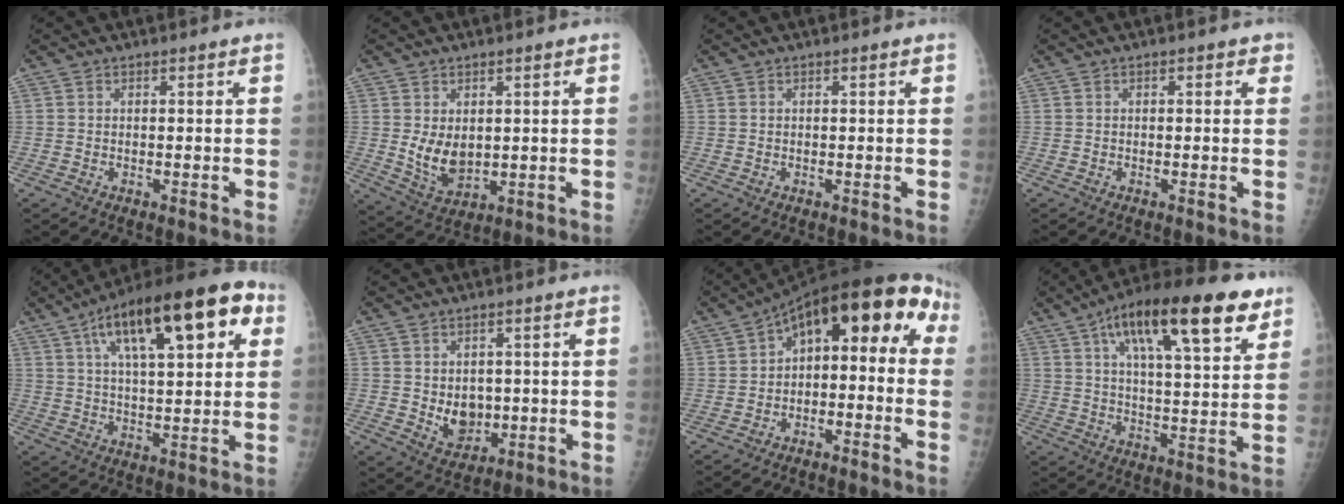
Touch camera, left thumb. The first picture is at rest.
{"total": 6.9, "force": [0.7, 4.8, 5.0], "torque": [-0.066, -0.018, 0.031]}
{"total": 0.0}
{"total": 2.0, "force": [0.7, 1.0, 1.6], "torque": [-0.008, 0.003, 0.001]}
{"total": 23.2, "force": [9.3, 8.5, 19.5], "torque": [-0.284, 0.013, 0.140]}
{"total": 6.6, "force": [-0.2, 5.1, 4.2], "torque": [-0.033, -0.008, 0.014]}
{"total": 13.9, "force": [-0.5, 7.6, 11.7], "torque": [-0.130, 0.067, -0.018]}
{"total": 22.9, "force": [11.9, 7.4, 18.2], "torque": [-0.265, -0.013, 0.183]}